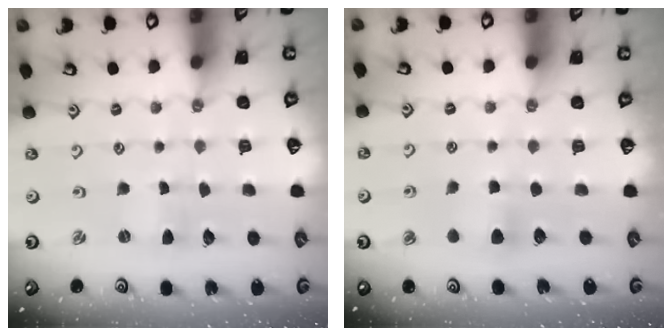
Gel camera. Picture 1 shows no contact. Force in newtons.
{"total": 5.2, "press": 5.1, "slide": 0.7}